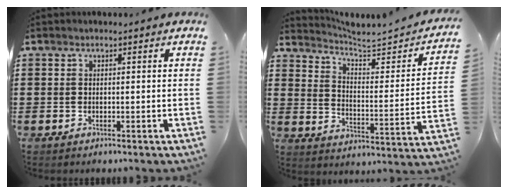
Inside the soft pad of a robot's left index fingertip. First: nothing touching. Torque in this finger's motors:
{"motor_torque": [0.13, -1.64, 0.05, 0.05]}